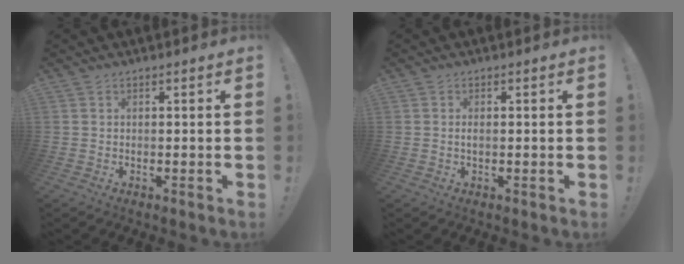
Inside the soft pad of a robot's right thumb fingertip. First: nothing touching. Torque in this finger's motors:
{"motor_torque": [-0.04, 0.07, -0.02, 0.21, 0.03]}